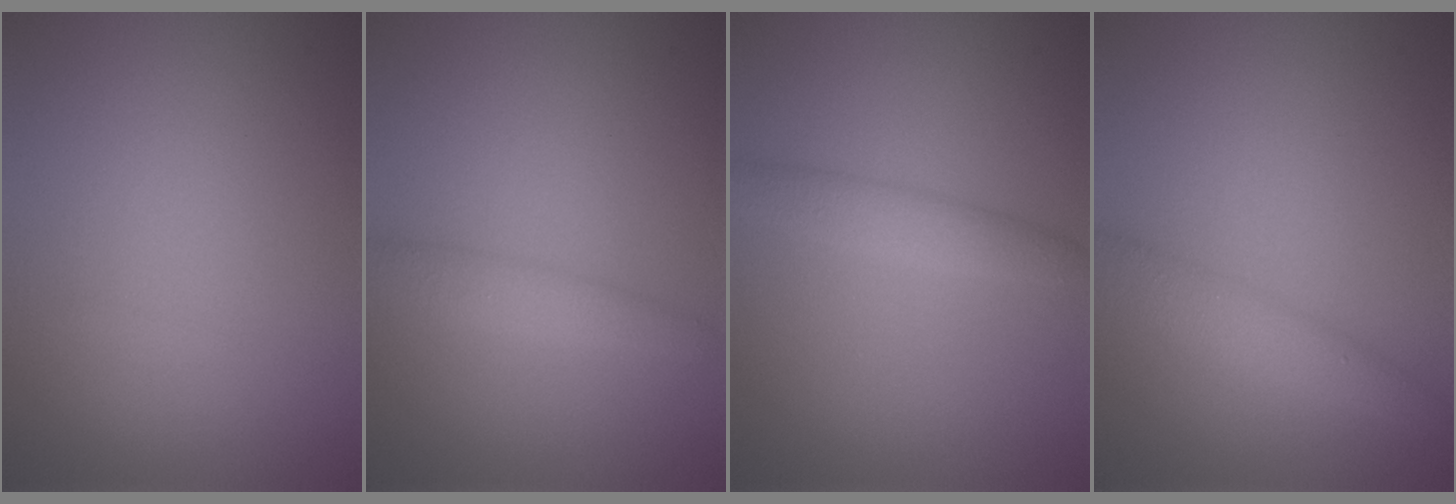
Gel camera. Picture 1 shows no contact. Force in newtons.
{"total": 1.8, "press": 1.8, "slide": 0.1}
{"total": 2.3, "press": 2.3, "slide": 0.1}
{"total": 2.8, "press": 2.8, "slide": 0.1}